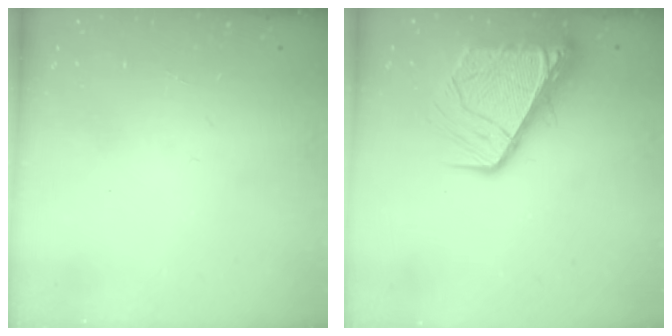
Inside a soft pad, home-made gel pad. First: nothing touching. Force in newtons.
{"total": 14.6, "press": 14.5, "slide": 1.7}